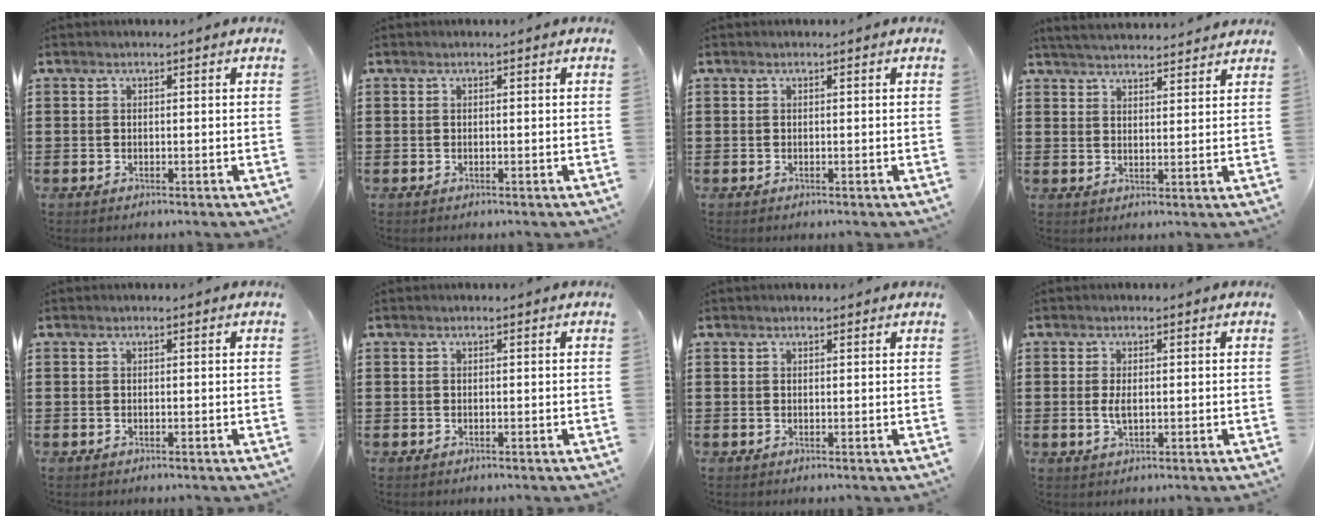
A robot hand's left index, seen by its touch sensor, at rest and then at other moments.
{"total": 0.0}
{"total": 0.0}
{"total": 3.9, "force": [3.9, -0.1, 0.7], "torque": [-0.025, -0.015, 0.070]}
{"total": 0.0}
{"total": 0.0}
{"total": 0.6, "force": [0.5, 0.2, 0.2], "torque": [-0.005, 0.002, 0.010]}
{"total": 2.4, "force": [0.1, 1.0, 2.2], "torque": [-0.050, -0.001, -0.002]}